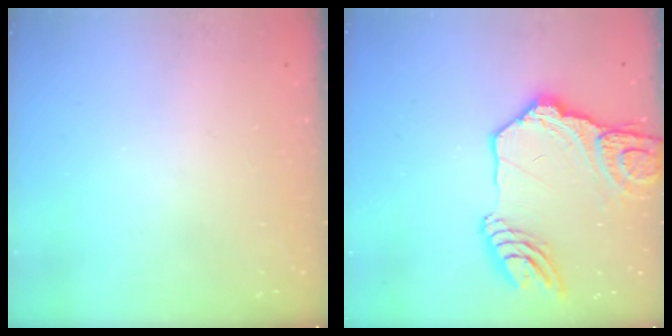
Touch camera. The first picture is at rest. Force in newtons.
{"total": 20.0, "press": 19.8, "slide": 2.6}